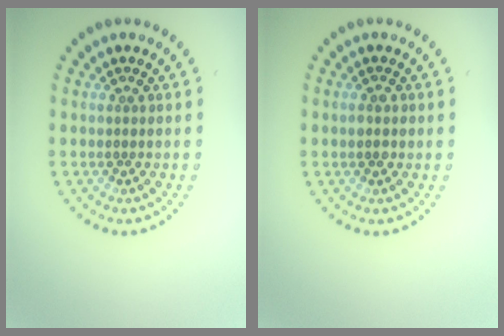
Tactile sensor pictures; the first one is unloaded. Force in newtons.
{"total": 1.5, "press": 1.5, "slide": 0.1}